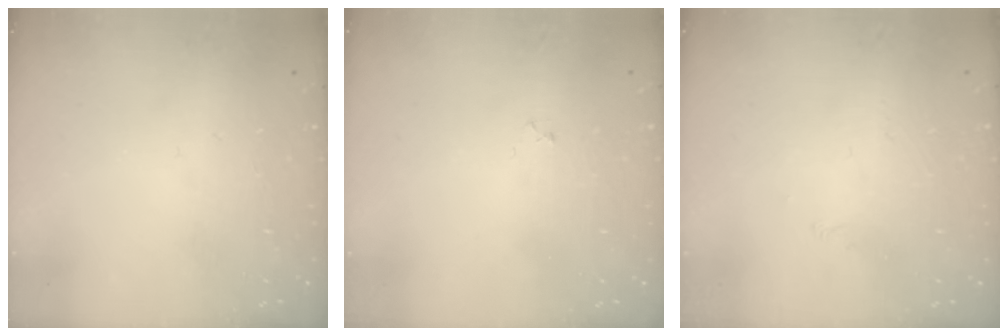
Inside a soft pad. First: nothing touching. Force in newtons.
{"total": 2.2, "press": 2.1, "slide": 0.3}
{"total": 1.7, "press": 1.6, "slide": 0.4}